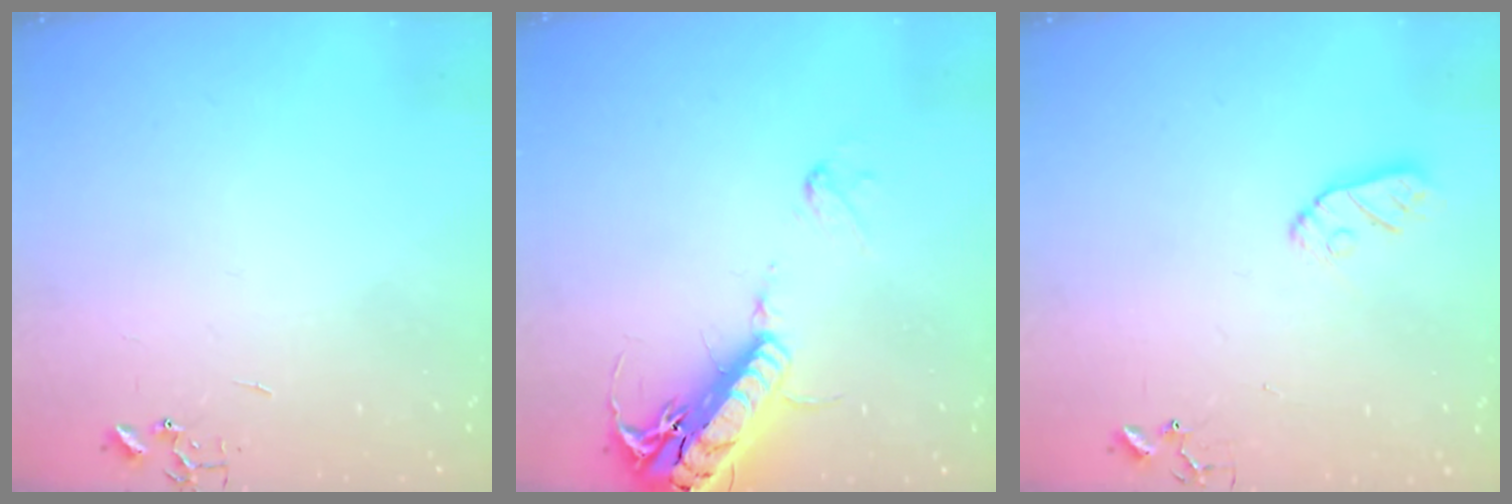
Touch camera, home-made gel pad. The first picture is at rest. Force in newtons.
{"total": 19.9, "press": 19.5, "slide": 3.8}
{"total": 7.2, "press": 7.2, "slide": 0.4}